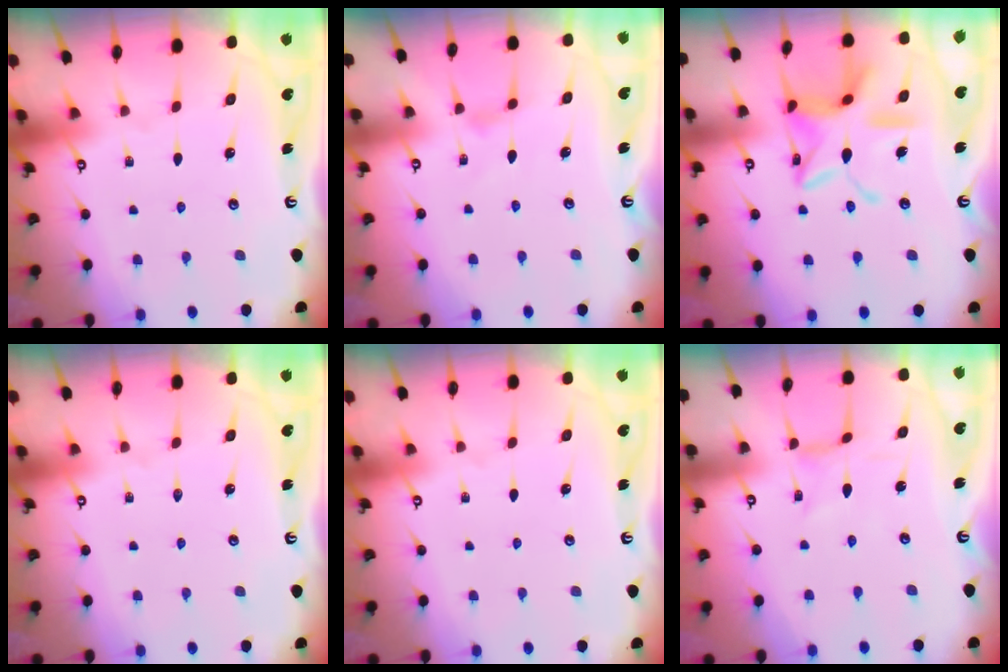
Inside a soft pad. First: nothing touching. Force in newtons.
{"total": 2.1, "press": 2.1, "slide": 0.4}
{"total": 14.6, "press": 14.6, "slide": 1.4}
{"total": 0.0}
{"total": 0.0}
{"total": 0.0}